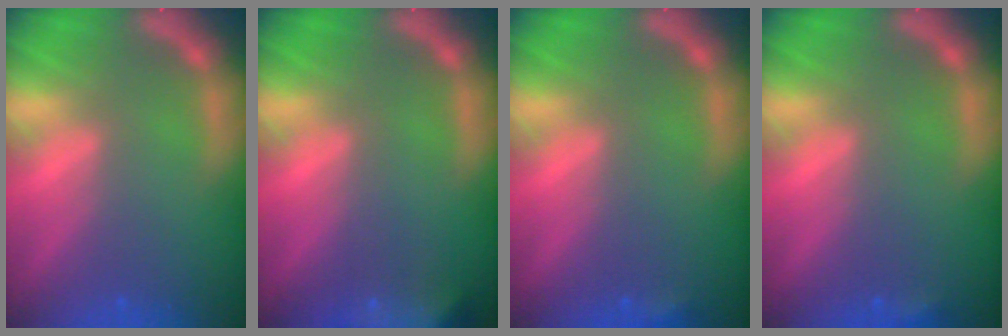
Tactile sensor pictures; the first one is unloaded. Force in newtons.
{"total": 9.9}
{"total": 0.9}
{"total": 0.9}